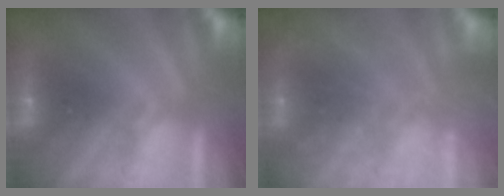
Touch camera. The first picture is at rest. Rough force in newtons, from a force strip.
{"total": 2.3}